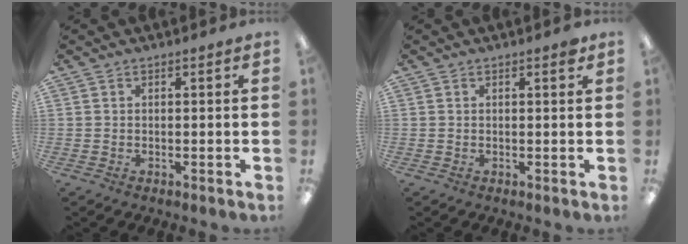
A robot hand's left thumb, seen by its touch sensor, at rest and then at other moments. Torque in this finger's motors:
{"motor_torque": [0.09, 0.02, 0.36, 0.18, 0.00]}